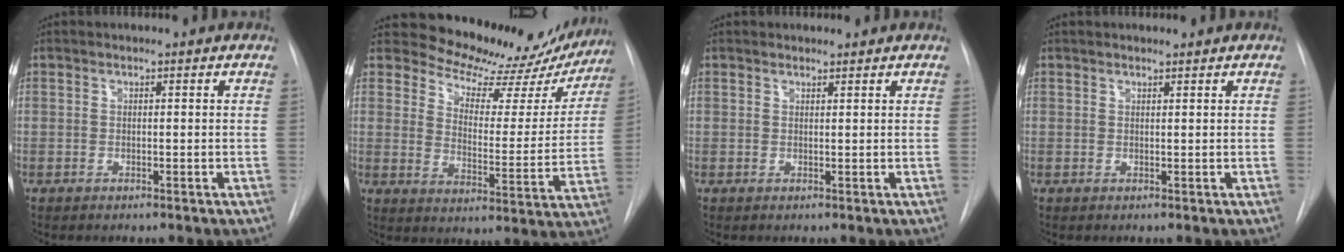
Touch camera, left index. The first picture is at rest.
{"total": 14.3, "force": [12.9, 5.4, 2.6], "torque": [-0.011, -0.029, 0.143]}
{"total": 1.0, "force": [1.0, 0.3, 0.0], "torque": [-0.005, 0.004, 0.015]}
{"total": 1.5, "force": [1.5, 0.2, 0.4], "torque": [-0.006, 0.014, 0.024]}